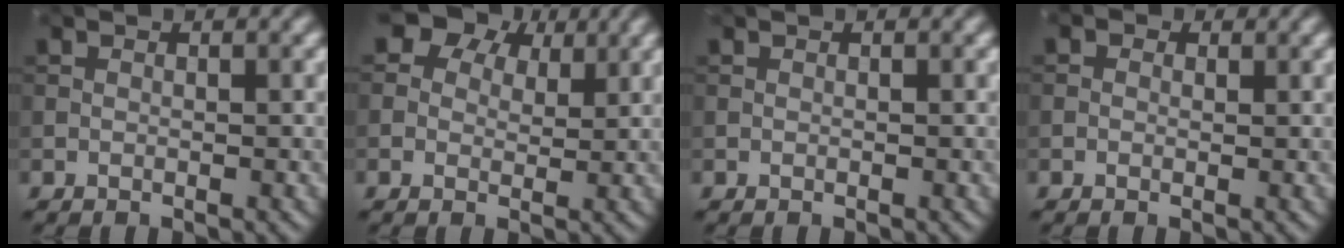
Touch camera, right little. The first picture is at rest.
{"total": 6.8, "force": [3.9, 4.7, 2.9], "torque": [-0.049, 0.015, 0.039]}
{"total": 0.0}
{"total": 1.0, "force": [0.3, 0.8, 0.5], "torque": [-0.008, -0.003, -0.004]}